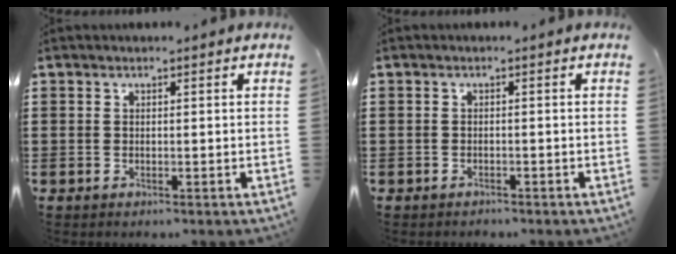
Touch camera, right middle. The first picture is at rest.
{"total": 0.8, "force": [-0.7, 0.2, -0.1], "torque": [0.002, 0.002, -0.018]}